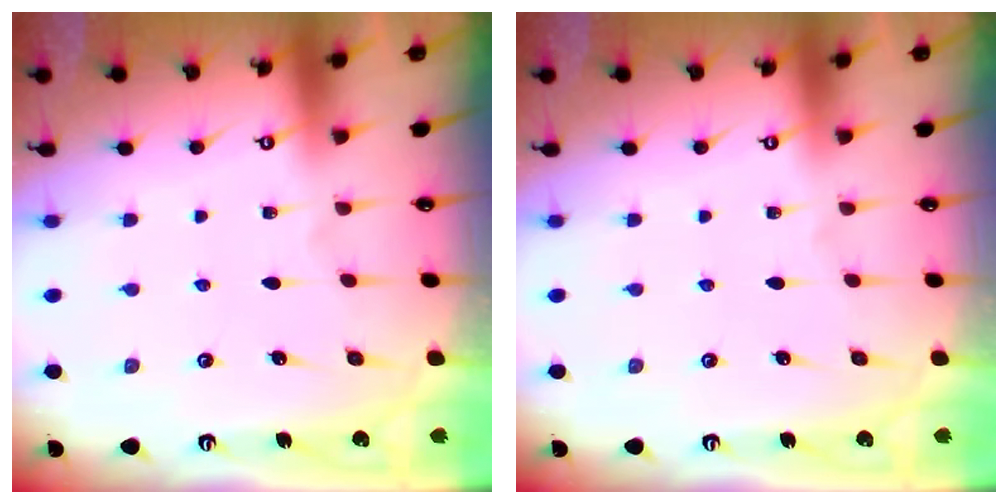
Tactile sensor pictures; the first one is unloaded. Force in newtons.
{"total": 0.0}